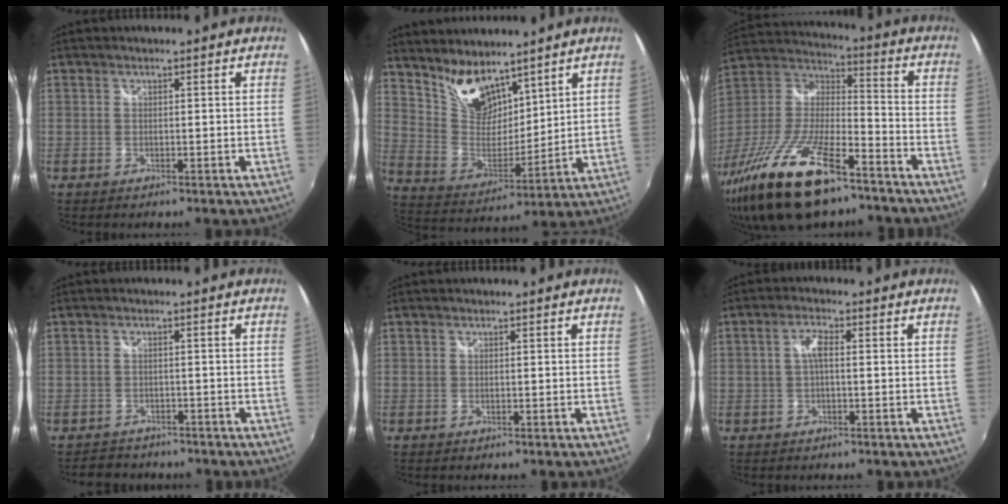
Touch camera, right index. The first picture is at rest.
{"total": 11.8, "force": [9.2, 5.2, 5.3], "torque": [-0.106, -0.001, 0.193]}
{"total": 26.1, "force": [-16.4, 8.7, 18.3], "torque": [-0.371, -0.045, -0.288]}
{"total": 4.5, "force": [-3.9, 2.3, 0.5], "torque": [-0.020, 0.007, -0.059]}
{"total": 0.0}
{"total": 2.8, "force": [-0.1, 0.9, 2.7], "torque": [-0.054, 0.008, -0.002]}